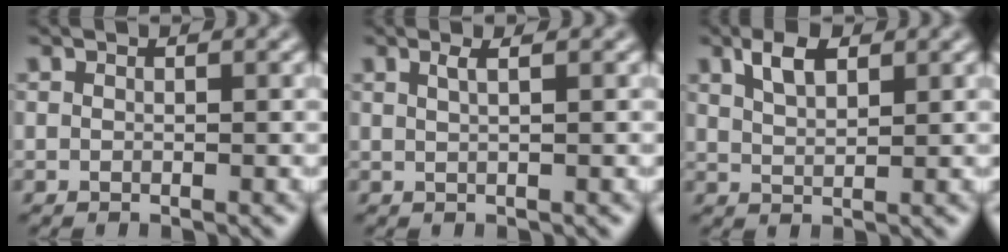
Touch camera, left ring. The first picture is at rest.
{"total": 1.4, "force": [0.6, 0.4, 1.1], "torque": [-0.014, 0.001, 0.006]}
{"total": 2.8, "force": [1.7, 1.2, 1.9], "torque": [-0.040, 0.003, 0.034]}